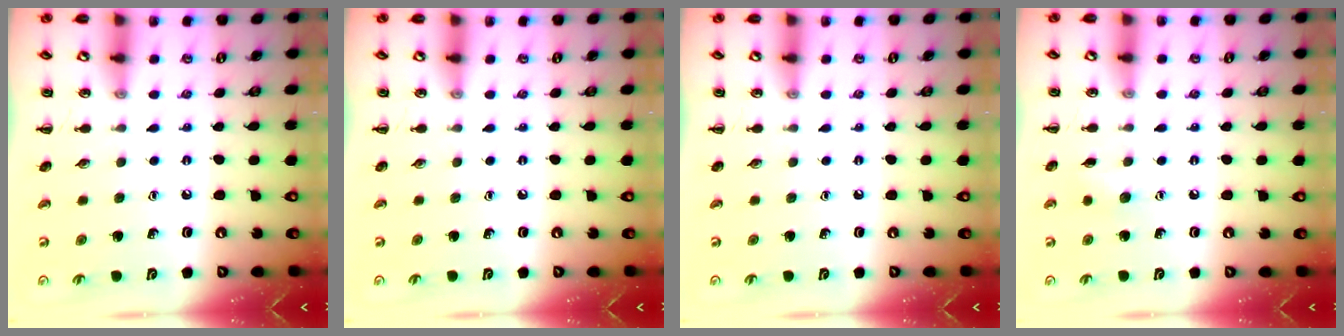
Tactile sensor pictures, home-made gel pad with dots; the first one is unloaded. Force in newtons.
{"total": 0.0}
{"total": 0.0}
{"total": 4.1, "press": 3.9, "slide": 1.1}